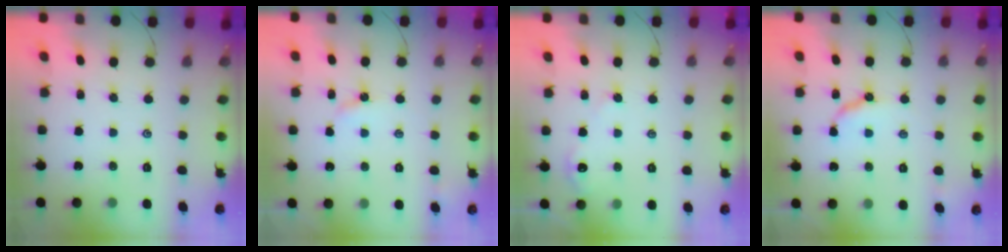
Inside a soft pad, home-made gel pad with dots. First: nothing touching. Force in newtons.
{"total": 3.1, "press": 3.0, "slide": 0.4}
{"total": 2.7, "press": 2.7, "slide": 0.3}
{"total": 7.2, "press": 7.1, "slide": 0.7}